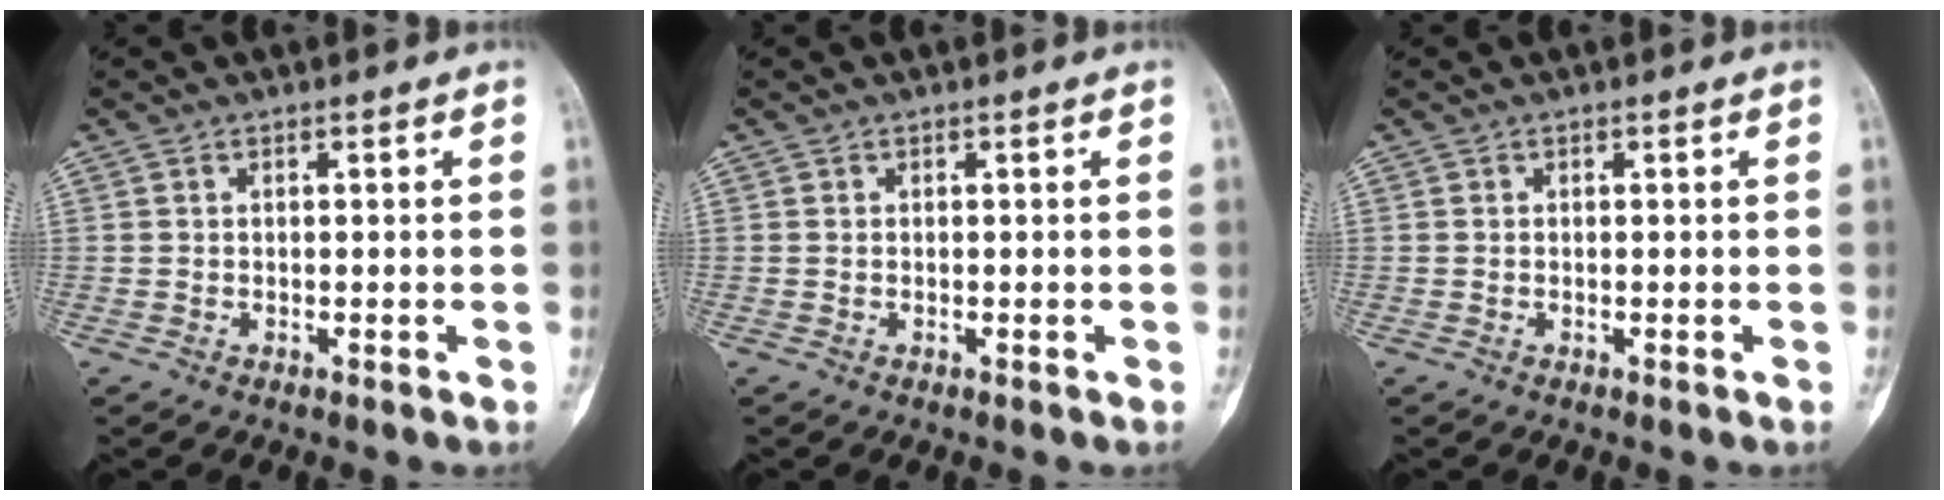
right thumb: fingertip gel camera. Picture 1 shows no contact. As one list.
[{"total": 0.0}, {"total": 0.0}]